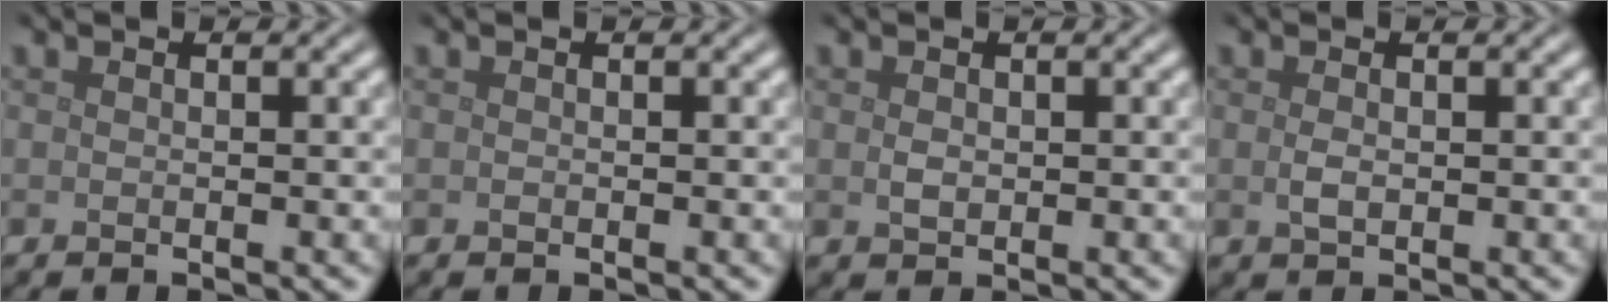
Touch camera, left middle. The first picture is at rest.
{"total": 0.0}
{"total": 1.1, "force": [0.1, 0.8, 0.8], "torque": [-0.018, -0.003, 0.003]}
{"total": 1.3, "force": [0.0, 0.7, 1.0], "torque": [-0.025, -0.002, 0.002]}